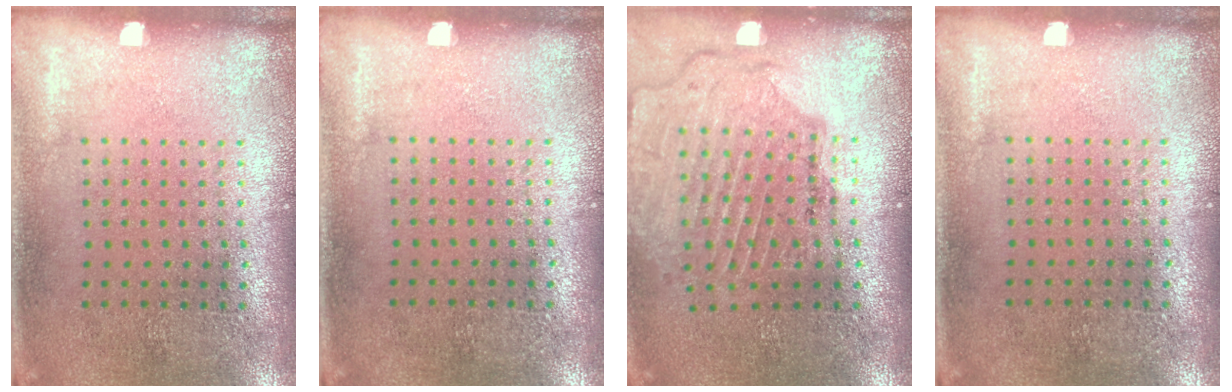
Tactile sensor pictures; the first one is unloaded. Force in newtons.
{"total": 0.0}
{"total": 1.6, "press": 1.6, "slide": 0.2}
{"total": 0.0}